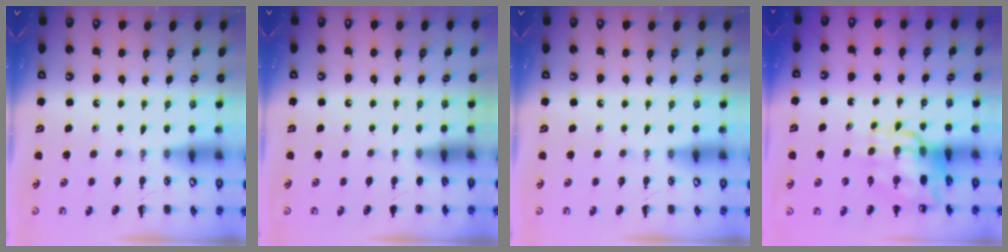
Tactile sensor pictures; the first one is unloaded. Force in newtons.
{"total": 1.1, "press": 1.1, "slide": 0.2}
{"total": 0.0}
{"total": 11.9, "press": 11.4, "slide": 3.3}